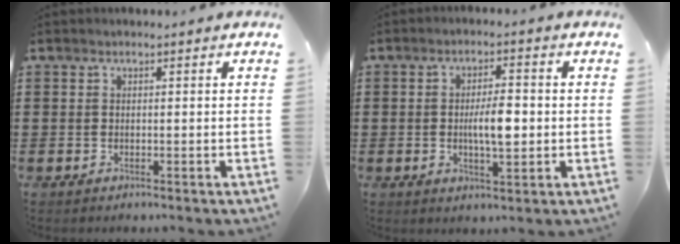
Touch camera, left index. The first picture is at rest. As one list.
[{"total": 5.6, "force": [-0.3, 1.8, 5.3], "torque": [-0.088, 0.002, -0.009]}]